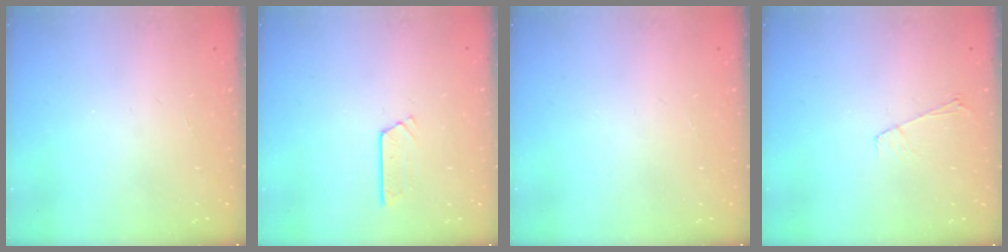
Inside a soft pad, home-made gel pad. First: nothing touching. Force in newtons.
{"total": 2.7, "press": 2.7, "slide": 0.2}
{"total": 0.0}
{"total": 4.9, "press": 4.9, "slide": 0.6}